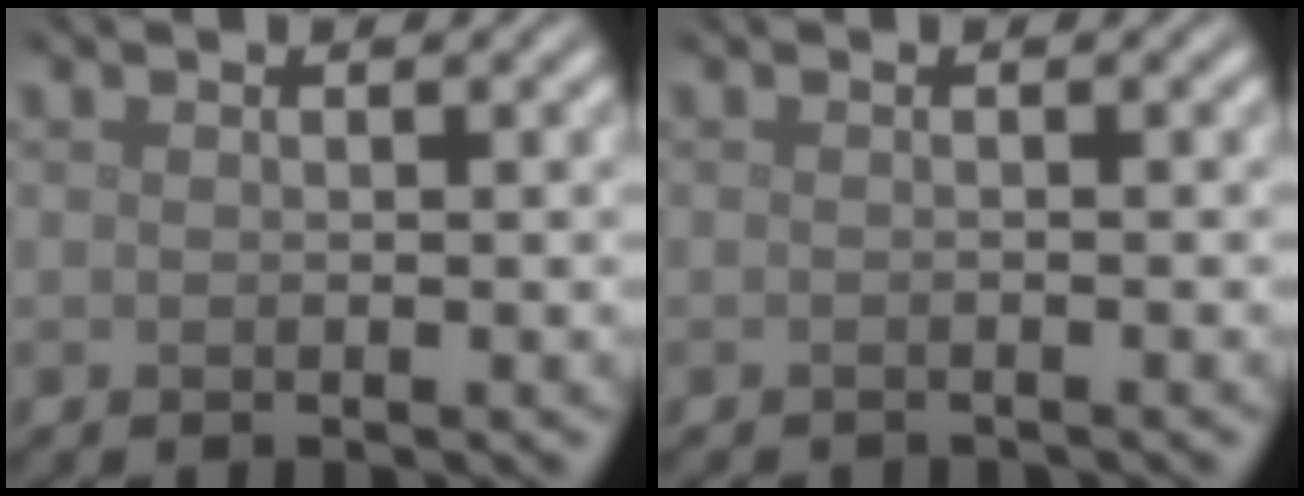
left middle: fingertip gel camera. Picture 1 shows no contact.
{"total": 1.3, "force": [-1.3, 0.1, 0.1], "torque": [0.005, -0.006, -0.020]}